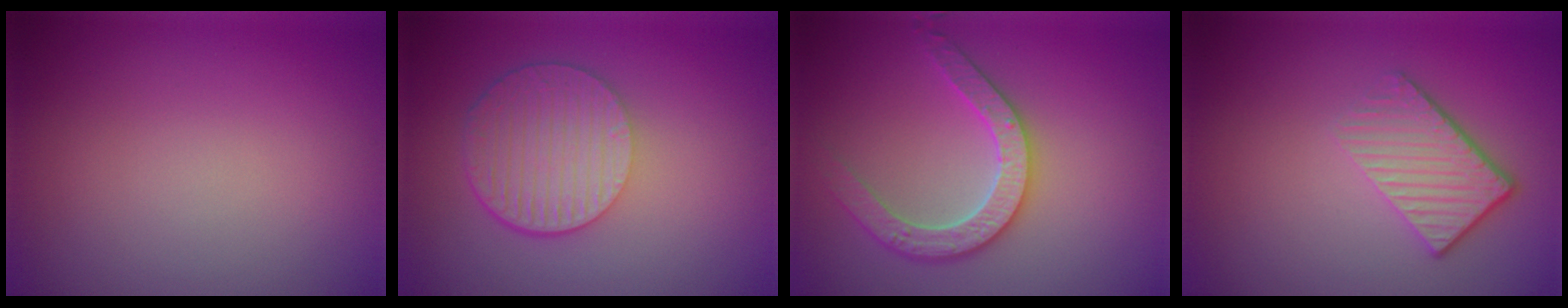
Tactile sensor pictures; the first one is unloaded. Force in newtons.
{"total": 6.5, "press": 4.5, "slide": 4.7}
{"total": 3.5, "press": 3.4, "slide": 0.5}
{"total": 4.2, "press": 2.8, "slide": 3.1}